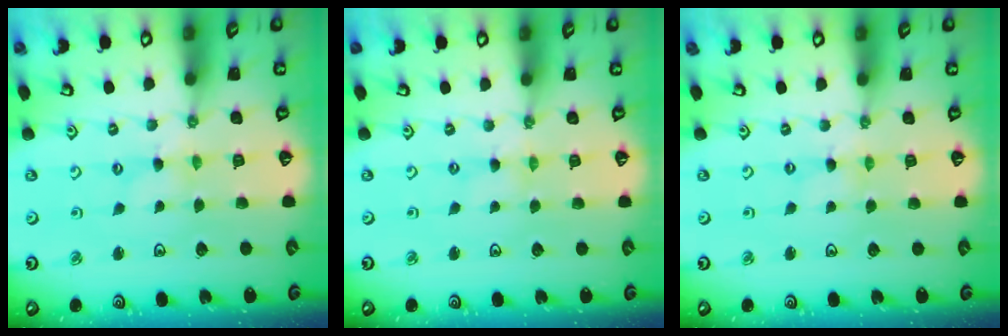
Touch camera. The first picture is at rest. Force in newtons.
{"total": 0.0}
{"total": 0.0}